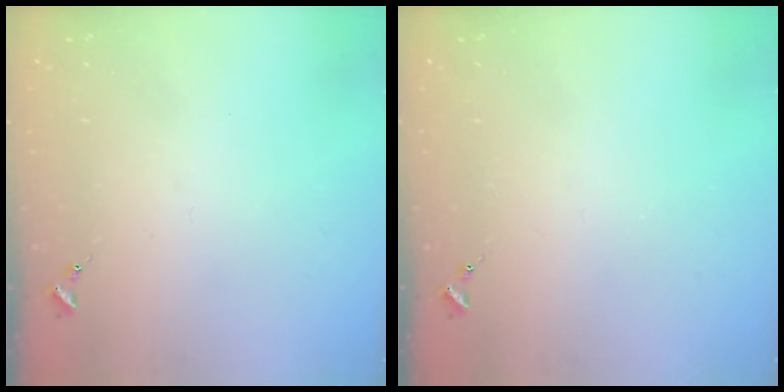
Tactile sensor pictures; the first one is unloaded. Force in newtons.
{"total": 0.0}